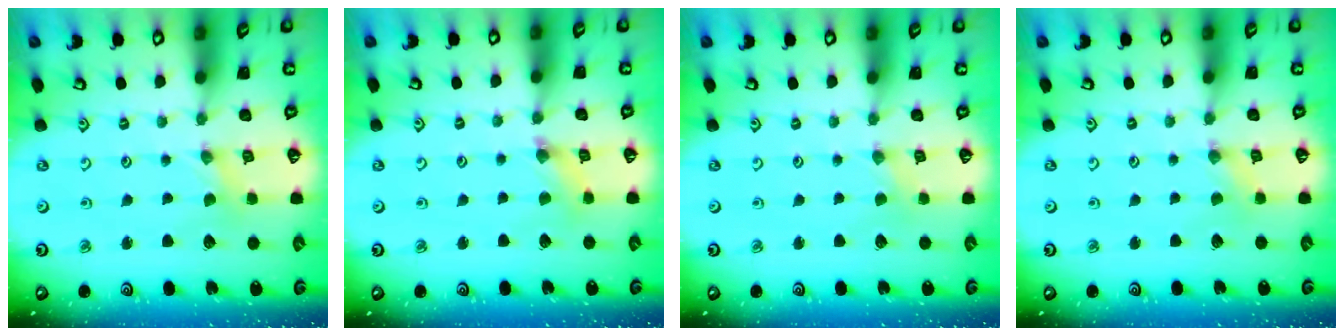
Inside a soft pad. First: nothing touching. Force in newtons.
{"total": 2.7, "press": 2.7, "slide": 0.4}
{"total": 0.0}
{"total": 0.0}